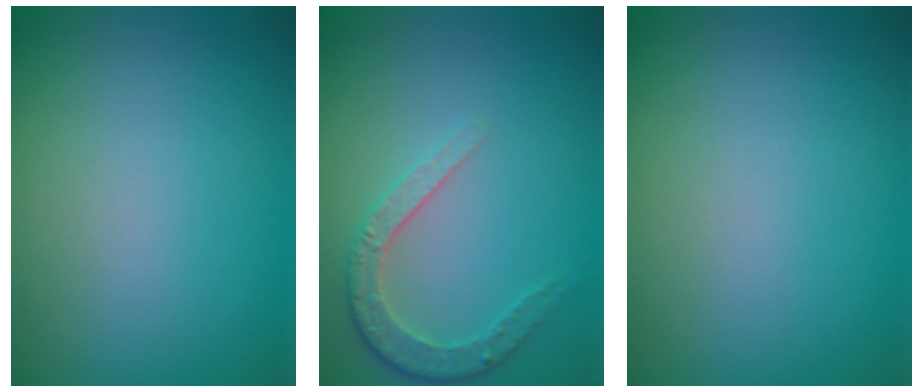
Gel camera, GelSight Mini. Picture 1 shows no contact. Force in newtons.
{"total": 2.6, "press": 2.5, "slide": 0.8}
{"total": 0.0}